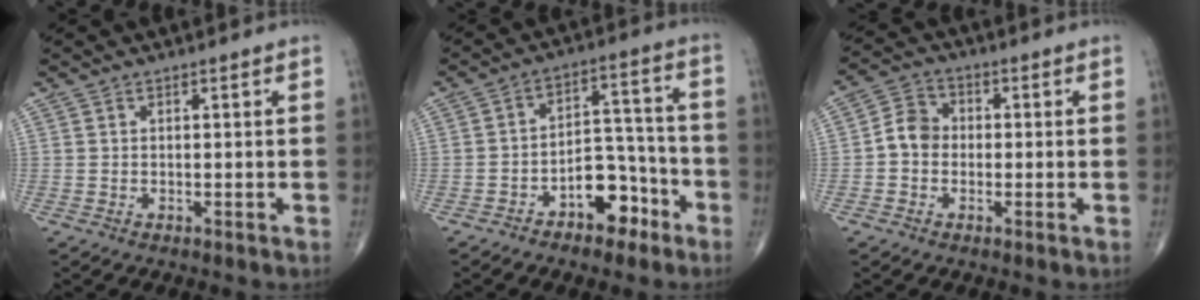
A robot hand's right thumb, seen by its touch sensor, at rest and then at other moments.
{"total": 9.6, "force": [-5.4, 5.6, 5.7], "torque": [-0.055, 0.062, -0.082]}
{"total": 5.4, "force": [-0.8, 4.6, 2.8], "torque": [-0.035, 0.020, -0.026]}